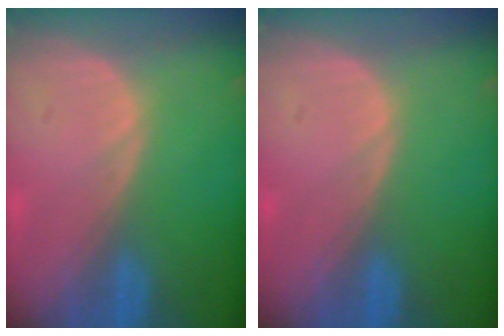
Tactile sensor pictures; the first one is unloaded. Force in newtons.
{"total": 0.0}